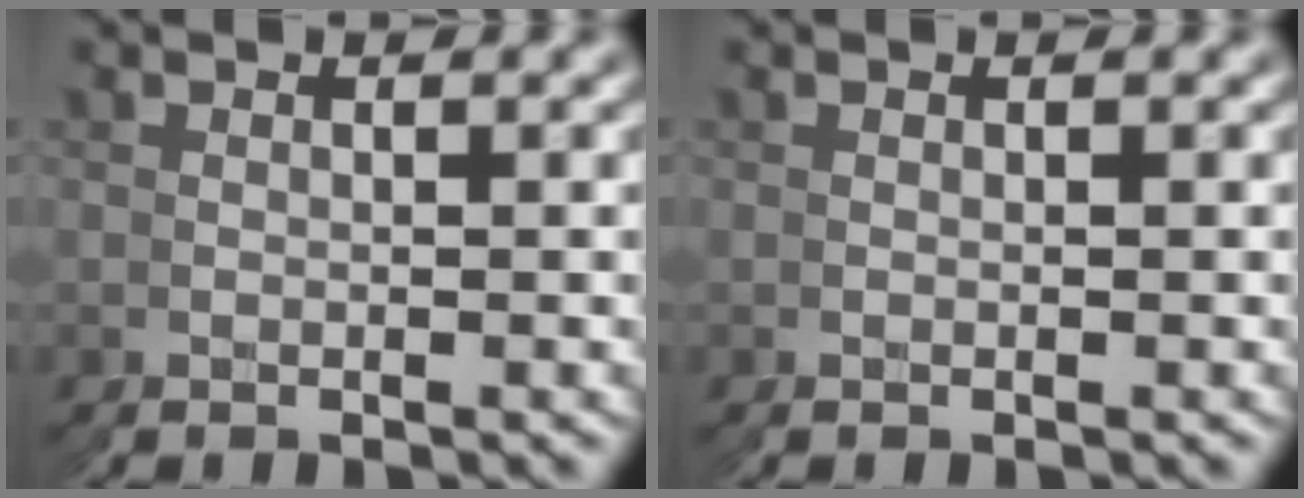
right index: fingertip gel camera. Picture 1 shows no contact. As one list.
[{"total": 0.0}]